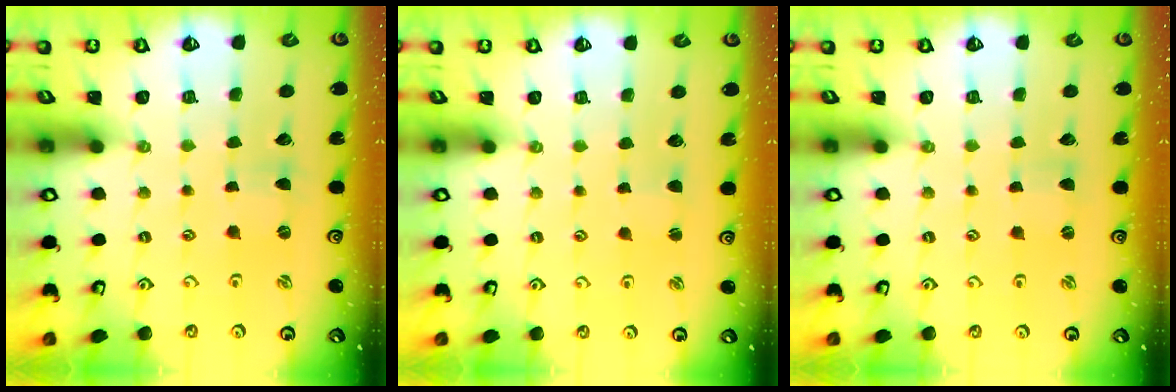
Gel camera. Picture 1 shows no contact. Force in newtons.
{"total": 1.6, "press": 1.6, "slide": 0.3}
{"total": 1.0, "press": 1.0, "slide": 0.1}